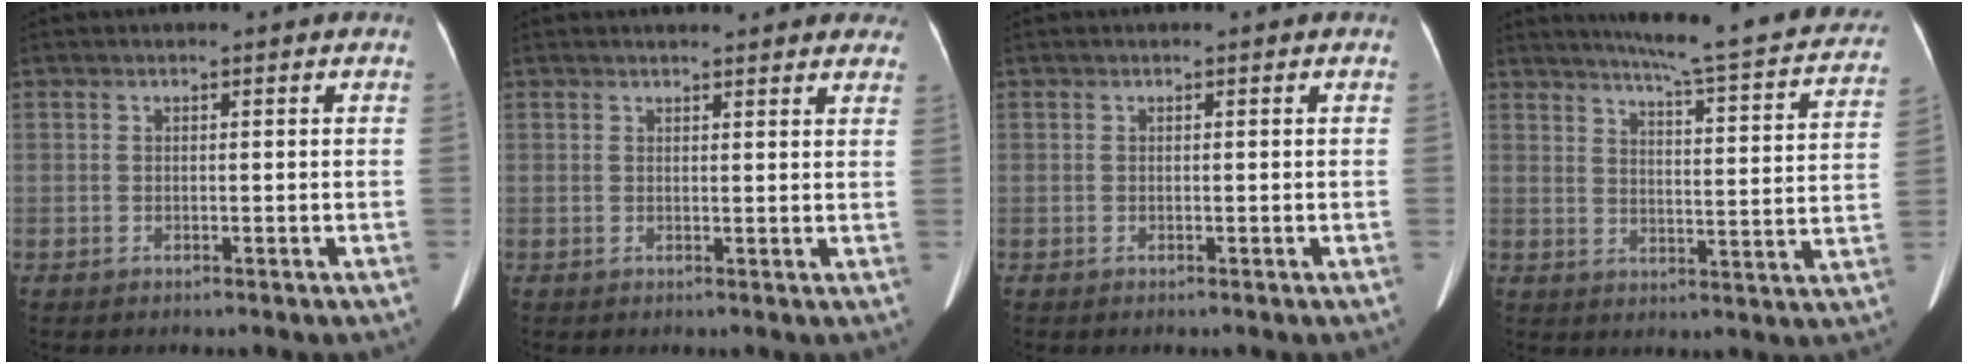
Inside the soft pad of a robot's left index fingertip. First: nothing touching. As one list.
[{"total": 11.5, "force": [10.5, 2.6, 4.1], "torque": [-0.026, 0.013, 0.106]}, {"total": 0.0}, {"total": 22.1, "force": [19.5, 1.6, 10.4], "torque": [-0.138, -0.044, 0.229]}]